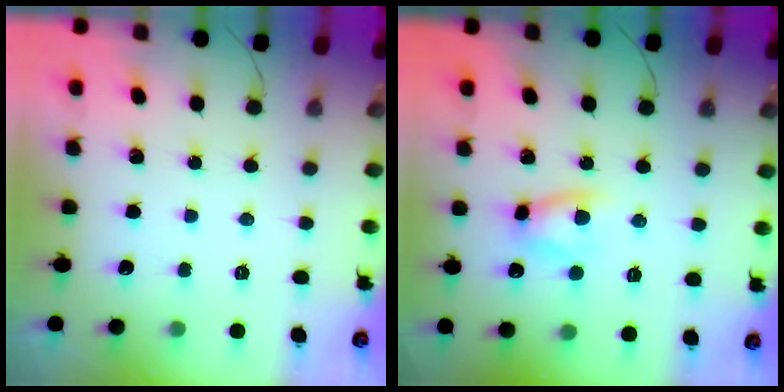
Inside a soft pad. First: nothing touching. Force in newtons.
{"total": 6.4, "press": 6.3, "slide": 0.9}